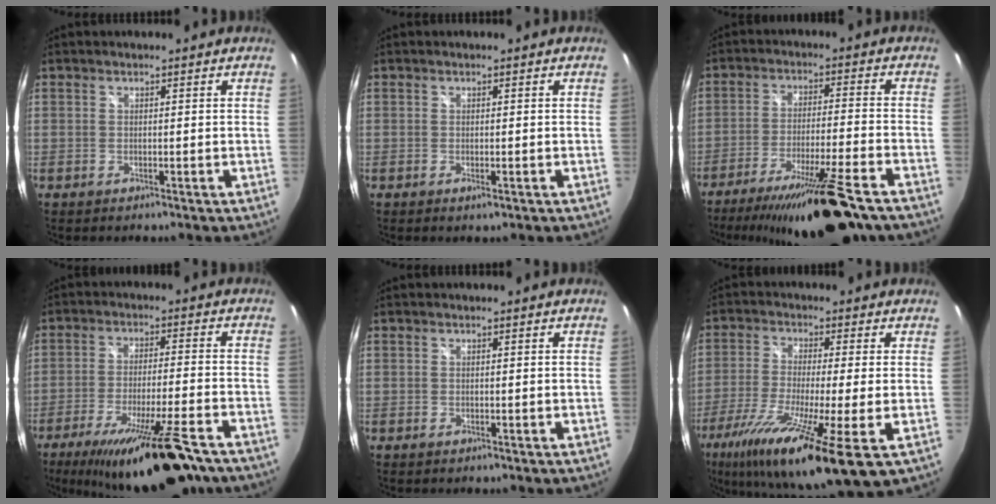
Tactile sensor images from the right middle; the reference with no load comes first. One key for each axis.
{"total": 1.1, "fx": -0.4, "fy": 0.3, "fz": 1.0, "tx": -0.017, "ty": -0.001, "tz": -0.005}
{"total": 18.5, "fx": -14.4, "fy": 1.0, "fz": 11.6, "tx": -0.211, "ty": -0.033, "tz": -0.227}
{"total": 19.7, "fx": -14.7, "fy": 2.5, "fz": 12.8, "tx": -0.226, "ty": -0.048, "tz": -0.228}
{"total": 0.0}
{"total": 18.0, "fx": -8.1, "fy": 1.5, "fz": 15.9, "tx": -0.312, "ty": -0.065, "tz": -0.146}